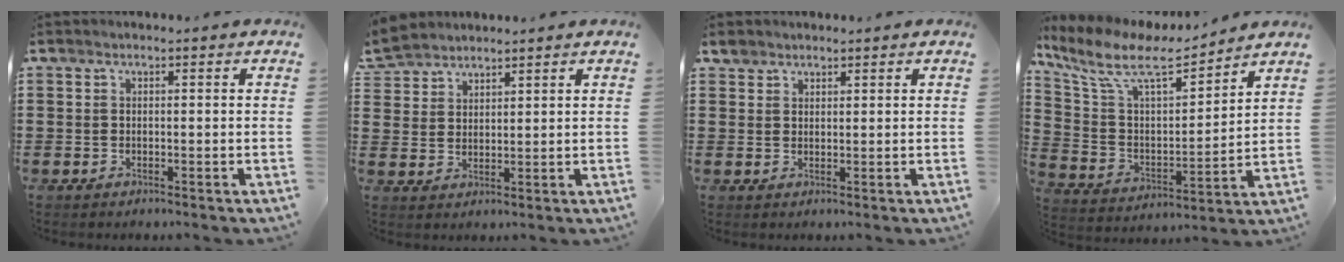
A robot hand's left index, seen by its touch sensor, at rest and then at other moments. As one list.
[{"total": 3.5, "force": [3.3, 1.1, 0.2], "torque": [-0.019, -0.004, 0.064]}, {"total": 1.7, "force": [1.5, 0.9, -0.1], "torque": [-0.003, 0.003, 0.029]}, {"total": 9.7, "force": [7.6, 2.7, 5.4], "torque": [-0.138, -0.041, 0.127]}]